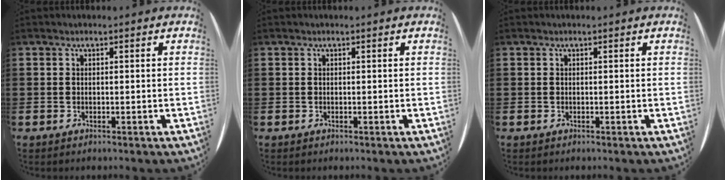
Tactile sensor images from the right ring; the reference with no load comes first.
{"total": 0.0}
{"total": 0.0}